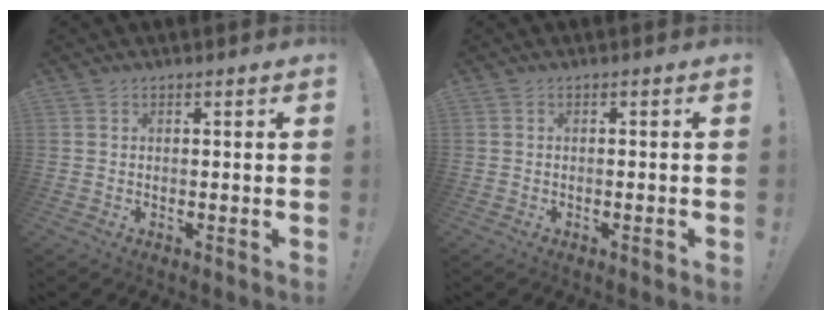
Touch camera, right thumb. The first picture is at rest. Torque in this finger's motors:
{"motor_torque": [0.28, 0.08, 0.06, -0.24, 0.03]}